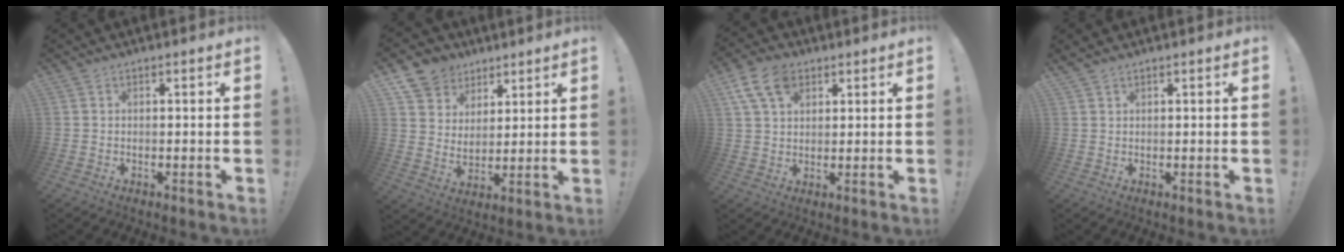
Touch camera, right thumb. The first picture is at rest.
{"total": 9.2, "force": [6.0, 6.9, 1.2], "torque": [-0.026, -0.046, 0.121]}
{"total": 10.4, "force": [4.8, 6.6, 6.4], "torque": [-0.120, -0.004, 0.092]}
{"total": 0.9, "force": [0.7, 0.1, 0.5], "torque": [-0.019, 0.002, 0.016]}